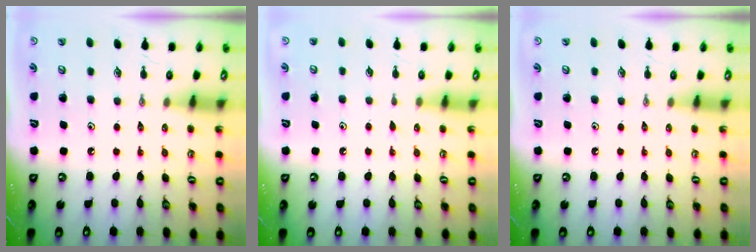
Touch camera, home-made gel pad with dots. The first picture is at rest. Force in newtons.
{"total": 1.4, "press": 1.4, "slide": 0.2}
{"total": 0.0}